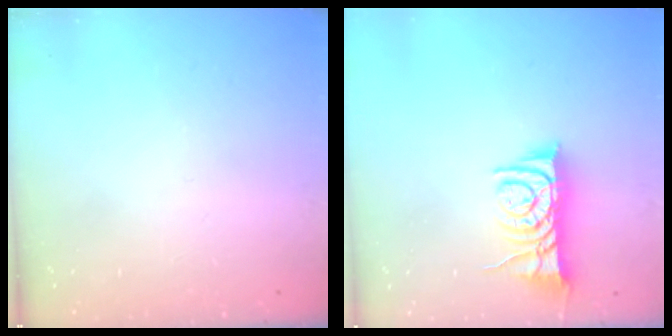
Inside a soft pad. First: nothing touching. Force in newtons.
{"total": 10.4, "press": 10.4, "slide": 0.8}